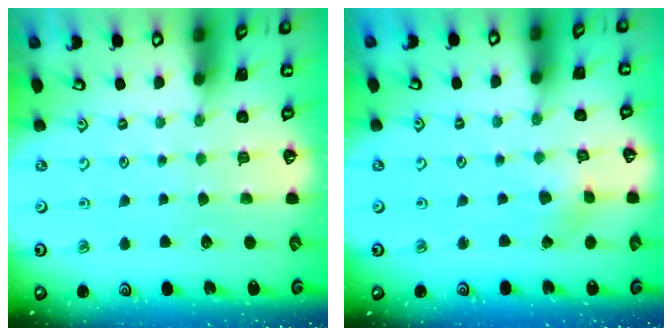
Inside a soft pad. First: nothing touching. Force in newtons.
{"total": 2.2, "press": 2.2, "slide": 0.1}